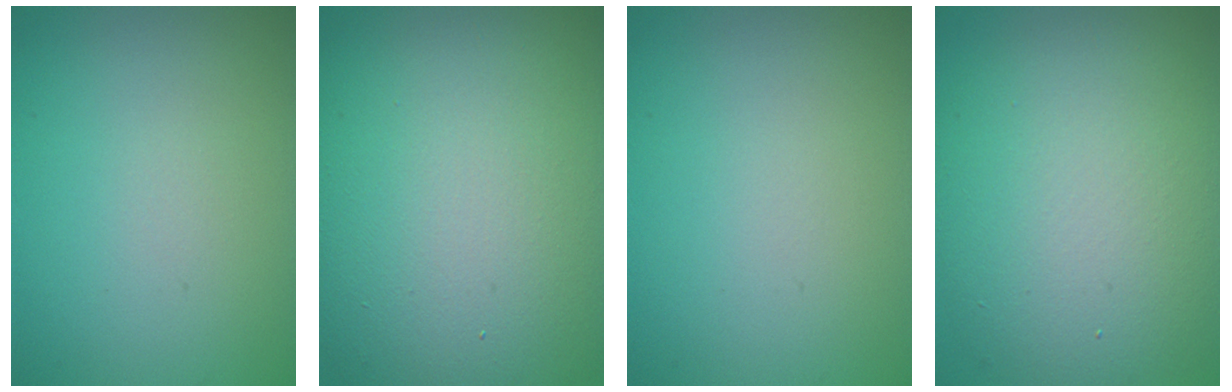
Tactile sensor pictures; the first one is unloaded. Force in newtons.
{"total": 18.1, "press": 18.1, "slide": 1.0}
{"total": 0.0}
{"total": 11.0, "press": 11.0, "slide": 0.8}